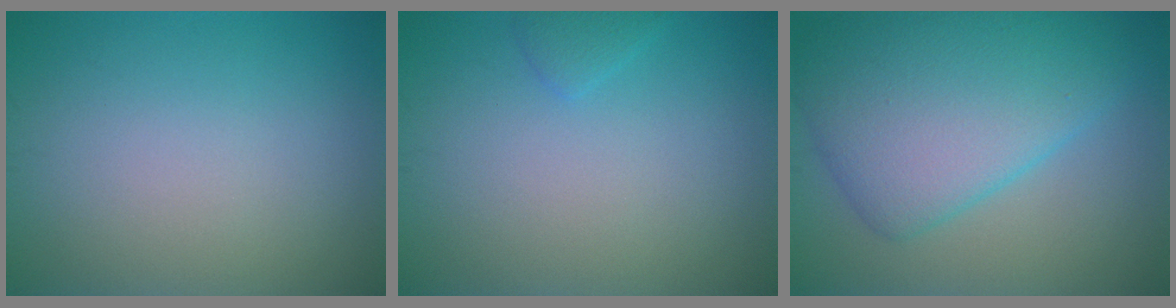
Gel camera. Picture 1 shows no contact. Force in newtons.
{"total": 1.0, "press": 1.0, "slide": 0.2}
{"total": 9.3, "press": 9.3, "slide": 0.3}